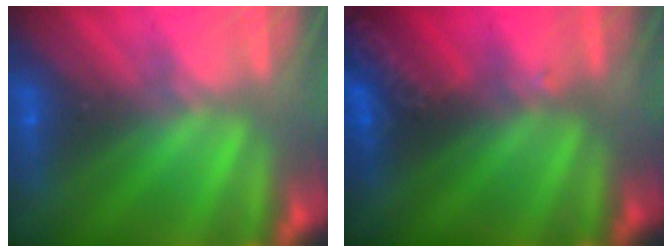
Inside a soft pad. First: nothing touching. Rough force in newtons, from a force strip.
{"total": 2.8}